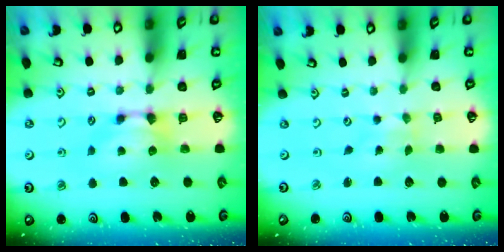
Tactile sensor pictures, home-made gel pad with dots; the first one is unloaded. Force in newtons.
{"total": 5.3, "press": 5.3, "slide": 0.7}